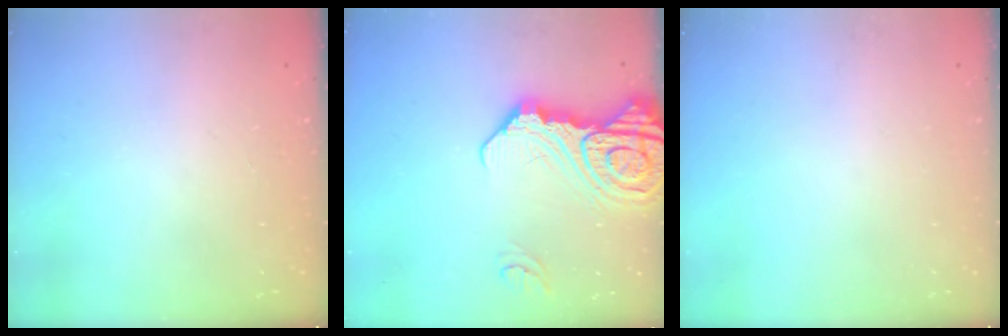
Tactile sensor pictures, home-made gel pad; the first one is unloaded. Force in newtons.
{"total": 19.9, "press": 19.7, "slide": 2.5}
{"total": 0.0}